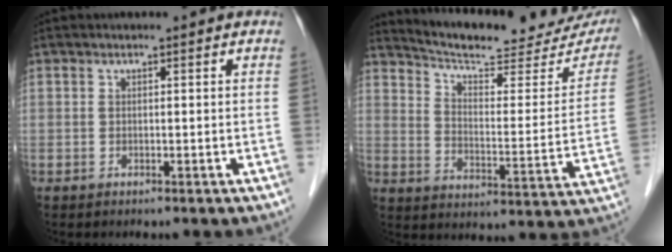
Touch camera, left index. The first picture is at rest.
{"total": 22.9, "force": [20.7, 4.6, 8.8], "torque": [-0.125, -0.045, 0.264]}